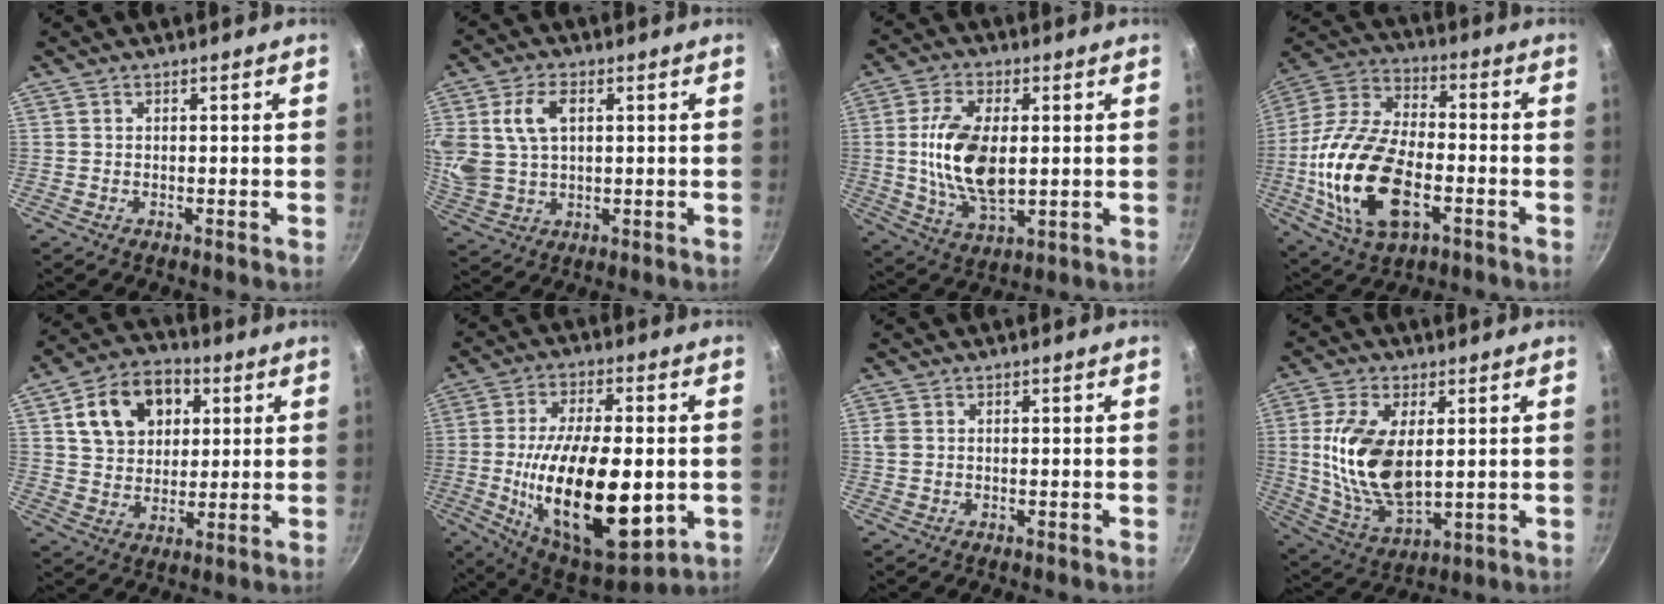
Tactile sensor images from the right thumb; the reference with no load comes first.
{"total": 12.4, "force": [3.1, 8.5, 8.5], "torque": [-0.171, 0.004, 0.064]}
{"total": 14.0, "force": [0.8, 7.4, 11.9], "torque": [-0.222, -0.003, 0.018]}
{"total": 21.9, "force": [-5.3, 12.1, 17.5], "torque": [-0.340, 0.026, -0.101]}
{"total": 14.4, "force": [4.7, 10.7, 8.4], "torque": [-0.116, 0.006, 0.076]}
{"total": 25.0, "force": [-3.4, 11.1, 22.1], "torque": [-0.366, -0.003, -0.046]}
{"total": 1.4, "force": [0.3, 1.2, 0.8], "torque": [-0.016, 0.003, 0.006]}
{"total": 15.9, "force": [2.2, 8.5, 13.3], "torque": [-0.252, -0.017, 0.051]}